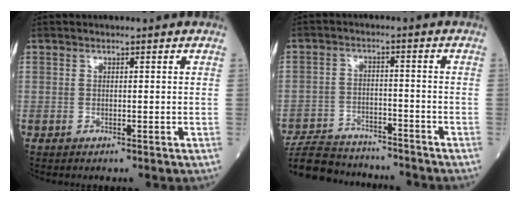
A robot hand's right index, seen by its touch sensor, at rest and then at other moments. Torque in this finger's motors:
{"motor_torque": [-0.44, -0.18, -1.05, -0.21]}